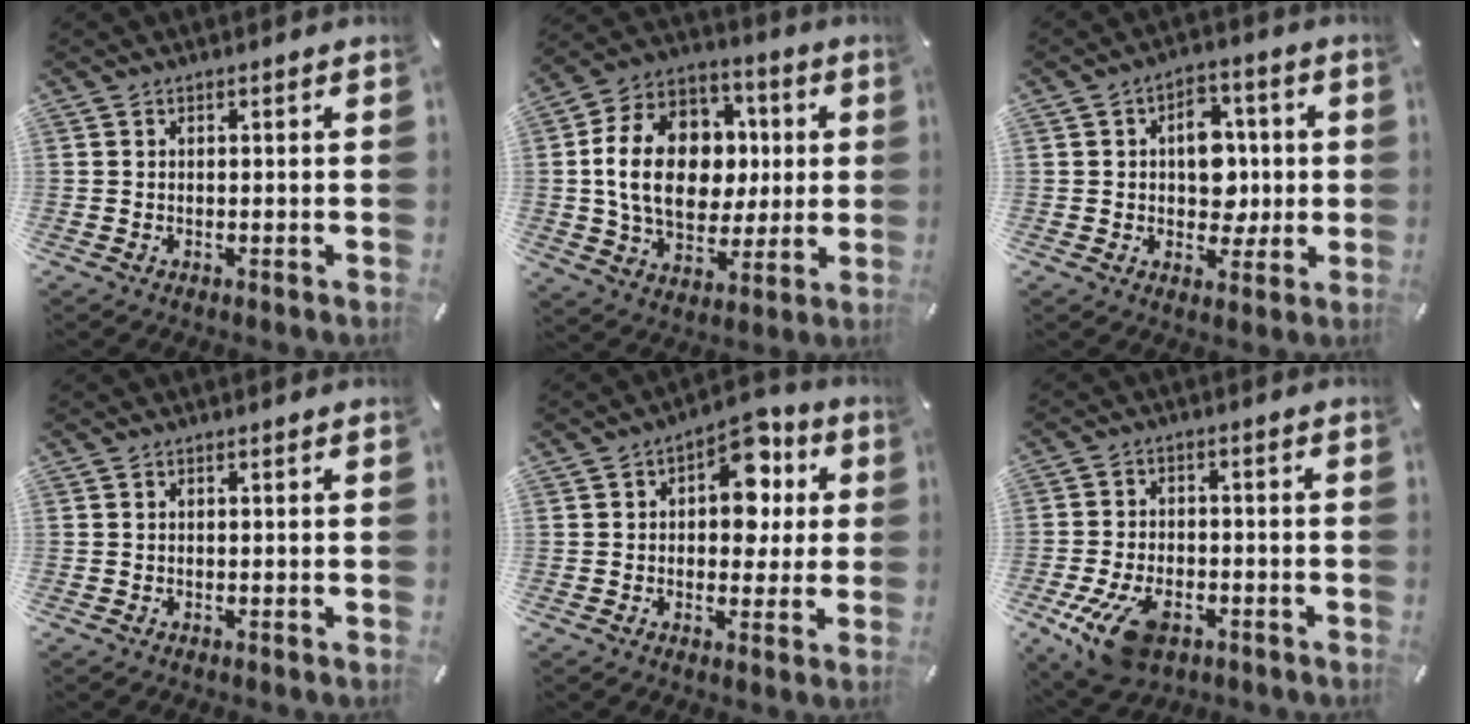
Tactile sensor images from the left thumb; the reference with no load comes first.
{"total": 19.0, "force": [0.7, 14.7, 12.0], "torque": [-0.236, 0.017, 0.017]}
{"total": 10.3, "force": [0.7, 8.0, 6.5], "torque": [-0.075, 0.005, 0.010]}
{"total": 0.0}
{"total": 11.2, "force": [3.4, 7.4, 7.7], "torque": [-0.096, -0.015, 0.056]}
{"total": 11.8, "force": [-5.5, 7.0, 7.7], "torque": [-0.151, 0.018, -0.098]}